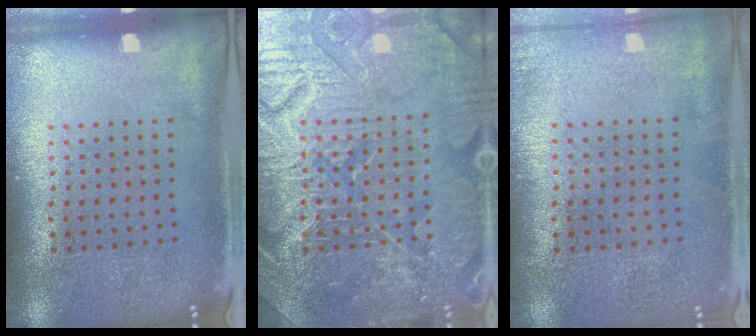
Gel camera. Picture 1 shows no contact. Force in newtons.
{"total": 5.6, "press": 5.6, "slide": 0.6}
{"total": 0.7, "press": 0.7, "slide": 0.1}